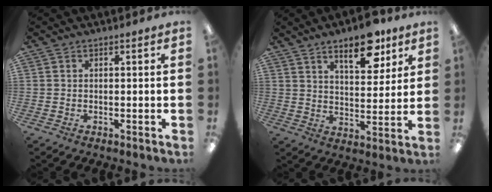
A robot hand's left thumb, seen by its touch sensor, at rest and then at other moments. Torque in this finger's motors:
{"motor_torque": [0.25, 0.30, -0.25, 0.16, 0.06]}